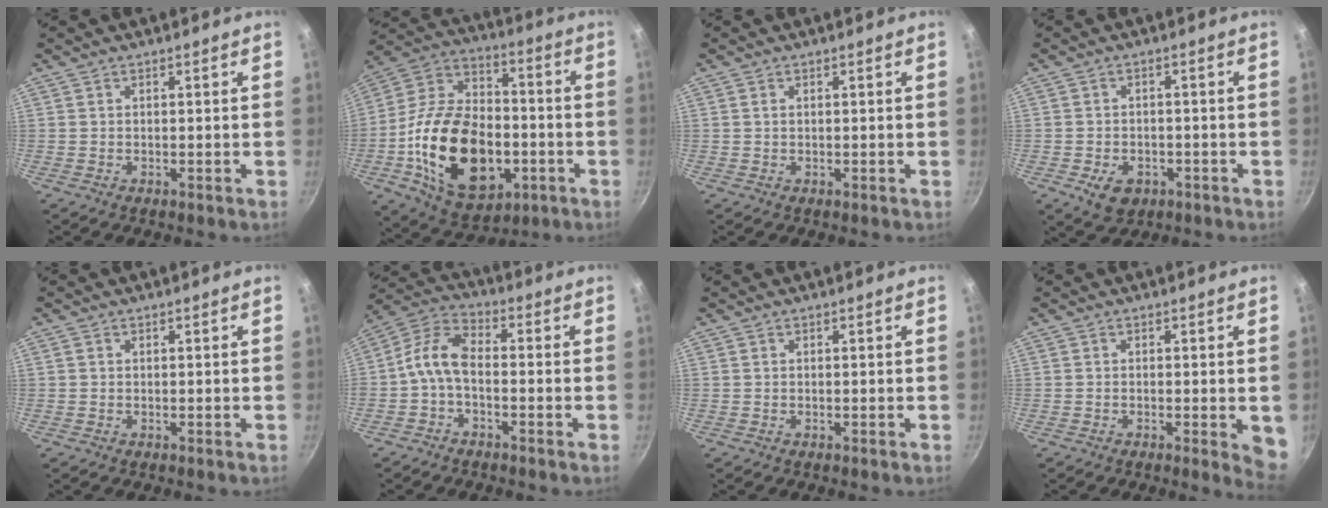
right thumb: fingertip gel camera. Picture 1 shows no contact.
{"total": 26.8, "force": [-5.9, 17.0, 19.9], "torque": [-0.327, 0.036, -0.096]}
{"total": 0.6, "force": [0.2, 0.4, 0.4], "torque": [-0.009, 0.001, 0.004]}
{"total": 5.9, "force": [-2.4, 4.2, 3.4], "torque": [-0.044, 0.010, -0.027]}
{"total": 0.0}
{"total": 8.2, "force": [-2.3, 4.1, 6.7], "torque": [-0.145, 0.041, -0.060]}
{"total": 0.0}
{"total": 4.5, "force": [-0.9, 1.2, 4.2], "torque": [-0.037, -0.003, -0.011]}